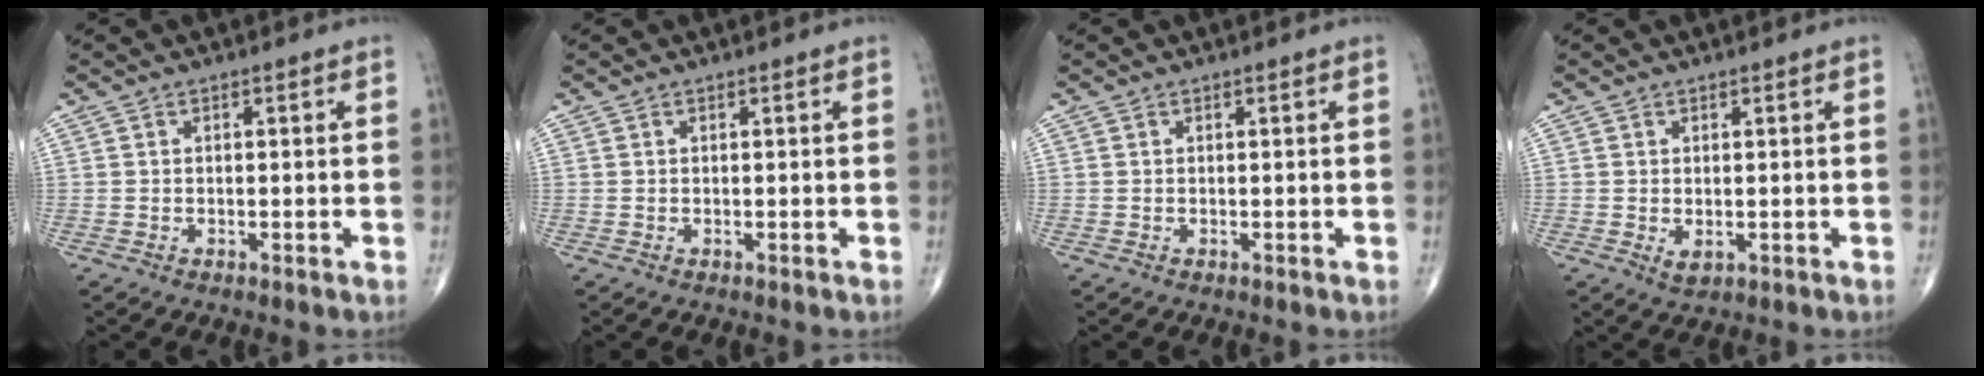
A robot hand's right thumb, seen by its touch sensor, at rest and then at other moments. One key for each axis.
{"total": 0.0}
{"total": 0.0}
{"total": 1.9, "fx": -0.2, "fy": 1.1, "fz": 1.5, "tx": -0.019, "ty": -0.002, "tz": 0.003}